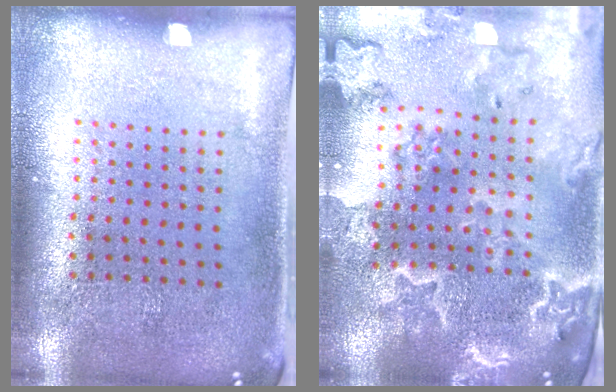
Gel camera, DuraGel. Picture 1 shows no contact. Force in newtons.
{"total": 3.6, "press": 3.1, "slide": 1.9}